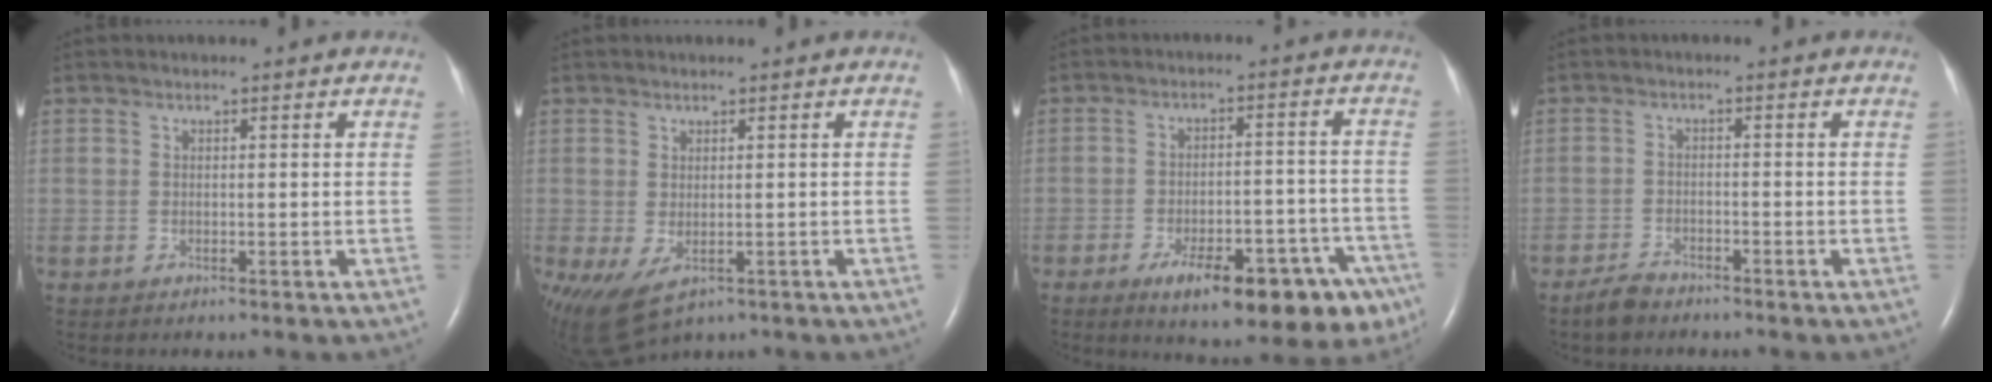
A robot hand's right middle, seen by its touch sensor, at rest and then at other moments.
{"total": 6.3, "force": [-2.7, 2.9, 4.9], "torque": [-0.086, -0.017, -0.032]}
{"total": 16.7, "force": [-10.2, 5.5, 11.9], "torque": [-0.094, 0.025, -0.136]}
{"total": 3.1, "force": [-2.7, 1.1, 1.0], "torque": [-0.033, -0.003, -0.048]}